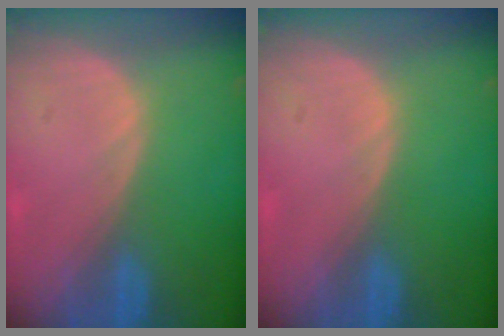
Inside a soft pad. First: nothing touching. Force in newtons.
{"total": 0.0}